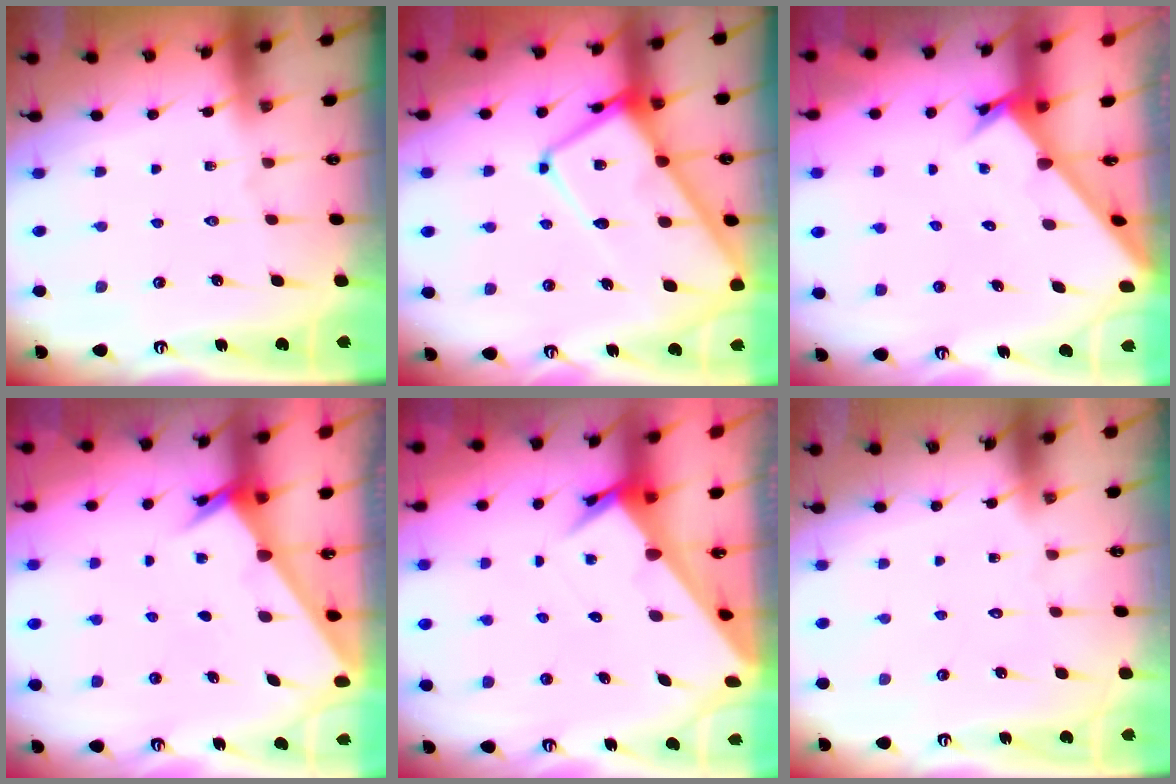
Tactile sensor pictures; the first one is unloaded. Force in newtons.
{"total": 16.9, "press": 16.8, "slide": 1.8}
{"total": 2.6, "press": 2.6, "slide": 0.3}
{"total": 2.5, "press": 2.5, "slide": 0.2}
{"total": 4.5, "press": 4.5, "slide": 0.4}
{"total": 1.5, "press": 1.5, "slide": 0.0}